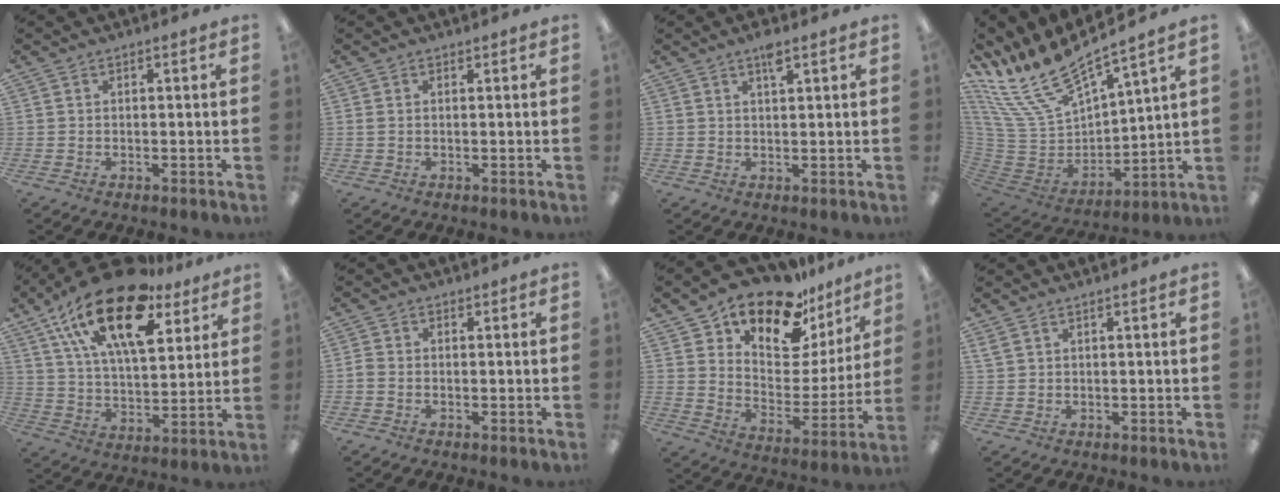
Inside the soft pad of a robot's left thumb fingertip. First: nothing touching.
{"total": 0.6, "force": [0.2, 0.4, 0.4], "torque": [-0.010, 0.002, 0.003]}
{"total": 3.1, "force": [2.1, 0.7, 2.2], "torque": [-0.042, 0.000, 0.034]}
{"total": 17.6, "force": [14.4, 5.3, 8.5], "torque": [-0.186, -0.109, 0.256]}
{"total": 22.7, "force": [13.7, 10.0, 15.0], "torque": [-0.267, -0.071, 0.233]}
{"total": 1.0, "force": [-0.3, 0.8, 0.6], "torque": [-0.012, 0.002, -0.005]}
{"total": 16.9, "force": [13.6, 7.7, 6.4], "torque": [-0.120, -0.102, 0.241]}
{"total": 1.3, "force": [1.0, 0.2, 0.8], "torque": [-0.019, 0.000, 0.018]}